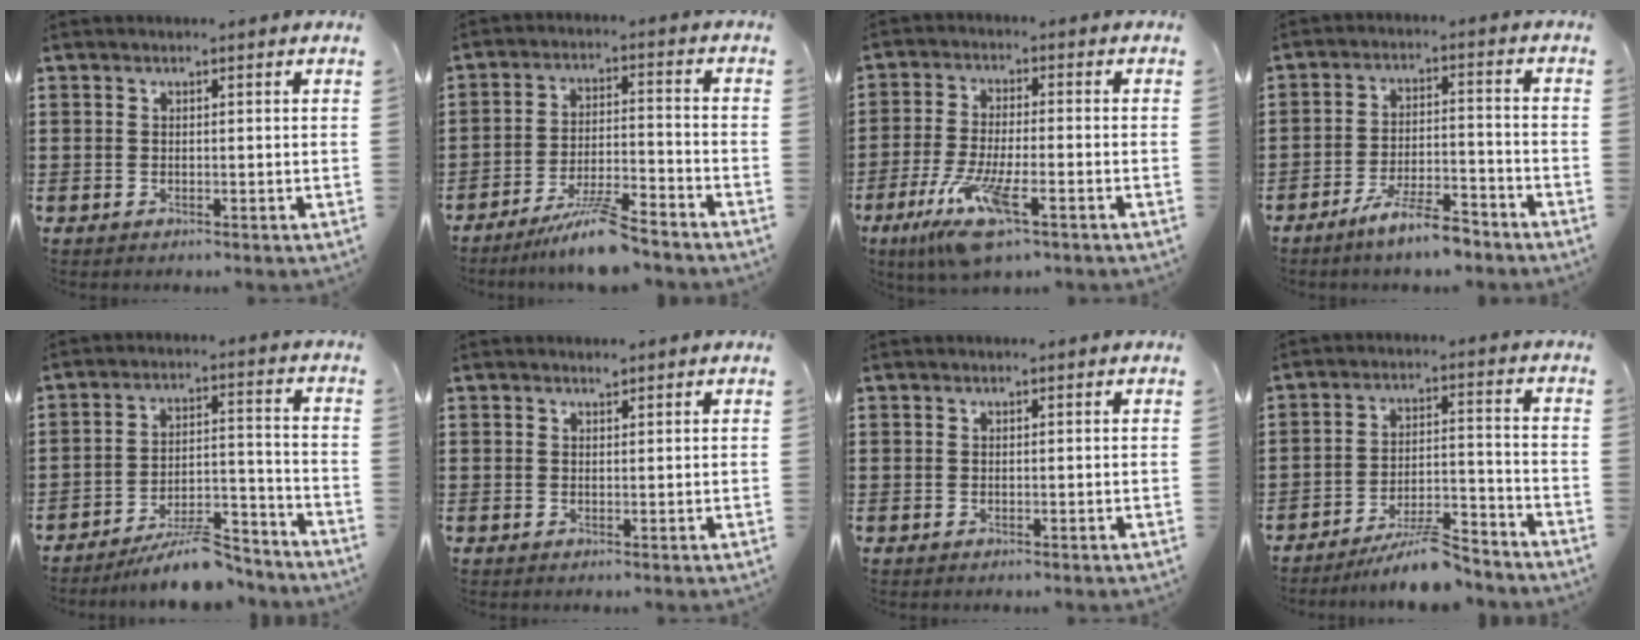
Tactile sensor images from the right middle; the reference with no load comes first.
{"total": 7.5, "force": [-6.4, 0.2, 3.8], "torque": [-0.084, -0.009, -0.124]}
{"total": 9.3, "force": [-5.3, 2.1, 7.3], "torque": [-0.158, -0.016, -0.099]}
{"total": 7.0, "force": [-5.8, 0.7, 3.9], "torque": [-0.080, -0.004, -0.108]}
{"total": 8.6, "force": [-7.6, 1.4, 3.8], "torque": [-0.054, 0.019, -0.137]}
{"total": 0.9, "force": [0.8, 0.3, 0.4], "torque": [-0.009, 0.001, 0.014]}
{"total": 0.0}
{"total": 7.6, "force": [-6.8, 0.7, 3.3], "torque": [-0.052, 0.009, -0.126]}